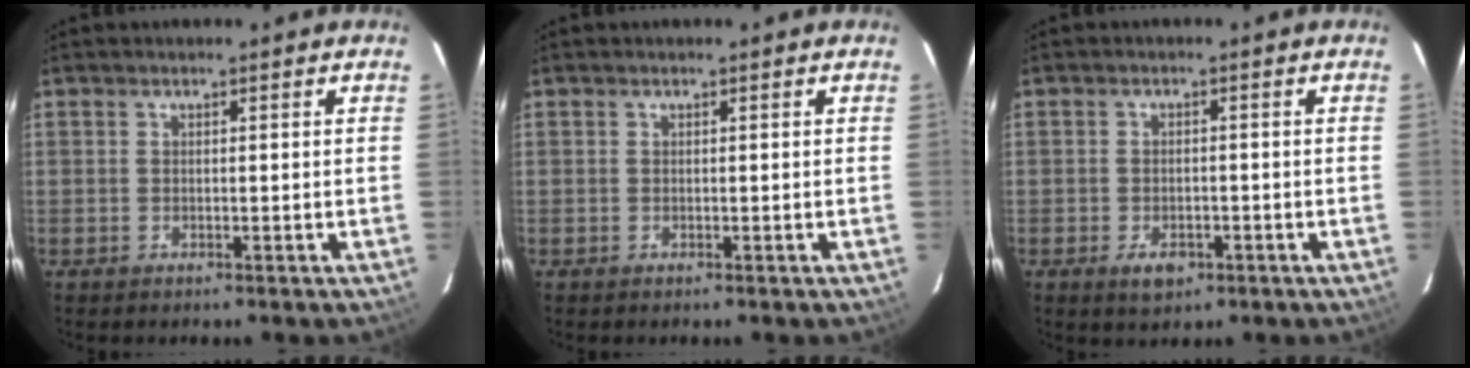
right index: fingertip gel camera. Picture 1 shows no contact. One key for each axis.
{"total": 0.0}
{"total": 4.1, "fx": -2.0, "fy": 2.4, "fz": 2.6, "tx": -0.053, "ty": -0.005, "tz": -0.028}